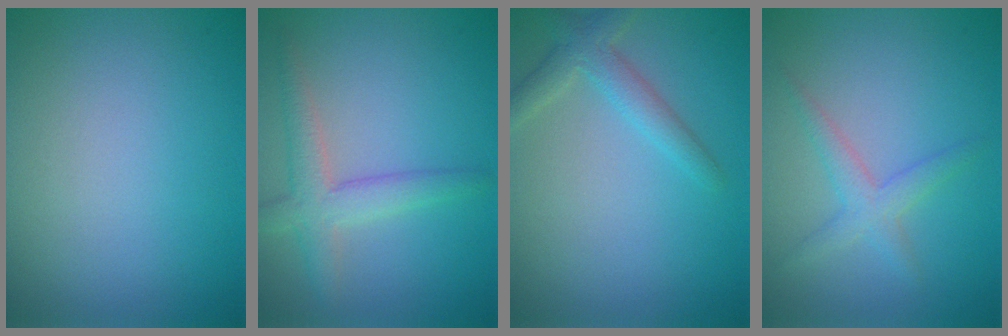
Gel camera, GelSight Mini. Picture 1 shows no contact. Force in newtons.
{"total": 3.3, "press": 3.3, "slide": 0.2}
{"total": 2.5, "press": 2.5, "slide": 0.1}
{"total": 2.1, "press": 2.1, "slide": 0.1}